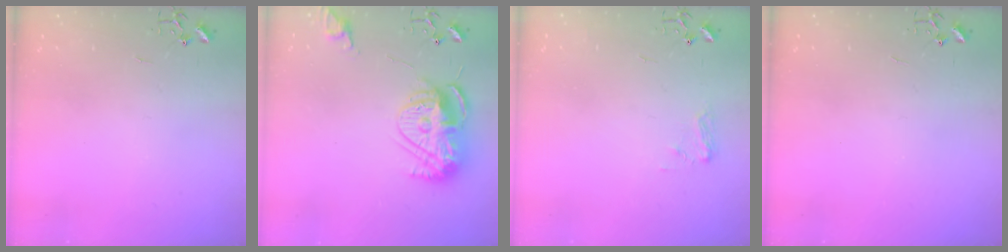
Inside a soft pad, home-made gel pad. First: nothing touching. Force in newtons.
{"total": 13.7, "press": 13.6, "slide": 1.1}
{"total": 6.2, "press": 6.2, "slide": 0.6}
{"total": 0.0}